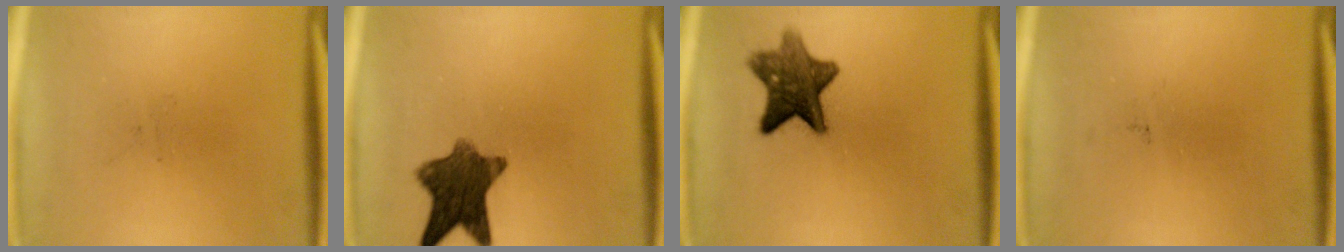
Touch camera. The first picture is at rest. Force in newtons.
{"total": 9.5}
{"total": 9.1}
{"total": 0.0}